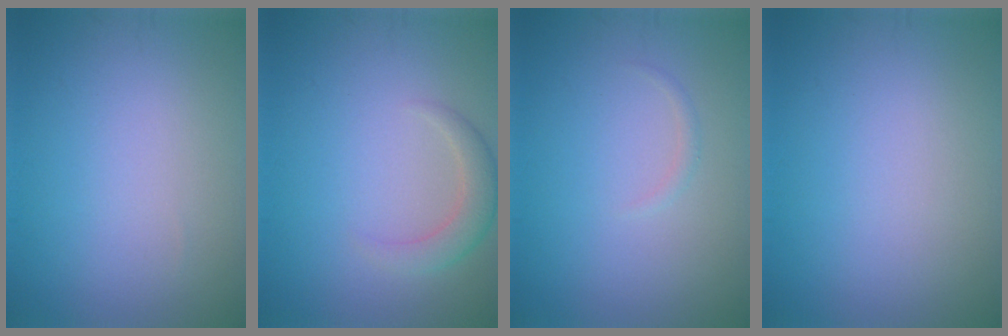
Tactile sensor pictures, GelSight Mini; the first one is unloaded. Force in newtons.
{"total": 2.4, "press": 2.4, "slide": 0.2}
{"total": 0.6, "press": 0.6, "slide": 0.0}
{"total": 0.0}